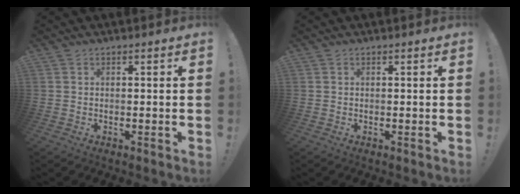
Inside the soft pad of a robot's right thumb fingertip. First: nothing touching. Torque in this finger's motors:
{"motor_torque": [0.00, 0.00, -0.11, 0.11, 0.00]}